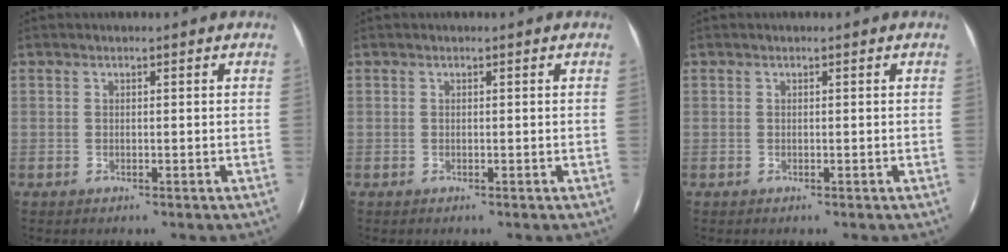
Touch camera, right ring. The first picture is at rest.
{"total": 0.0}
{"total": 0.0}